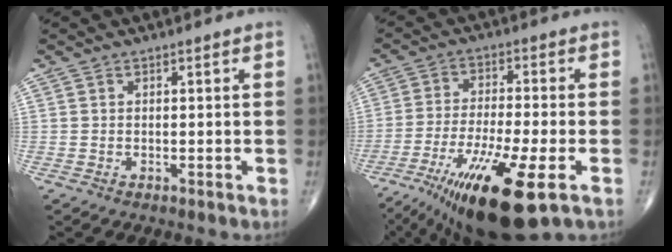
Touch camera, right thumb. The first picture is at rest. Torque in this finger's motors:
{"motor_torque": [0.39, 0.55, 1.45, -0.44, 0.52]}